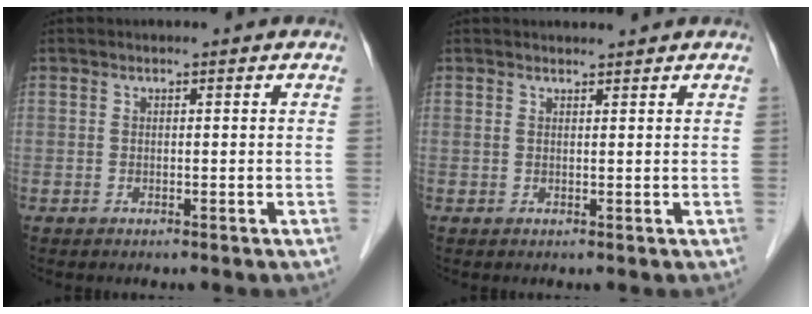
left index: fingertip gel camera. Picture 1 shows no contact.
{"total": 1.4, "force": [1.4, -0.1, 0.1], "torque": [-0.007, 0.007, 0.027]}